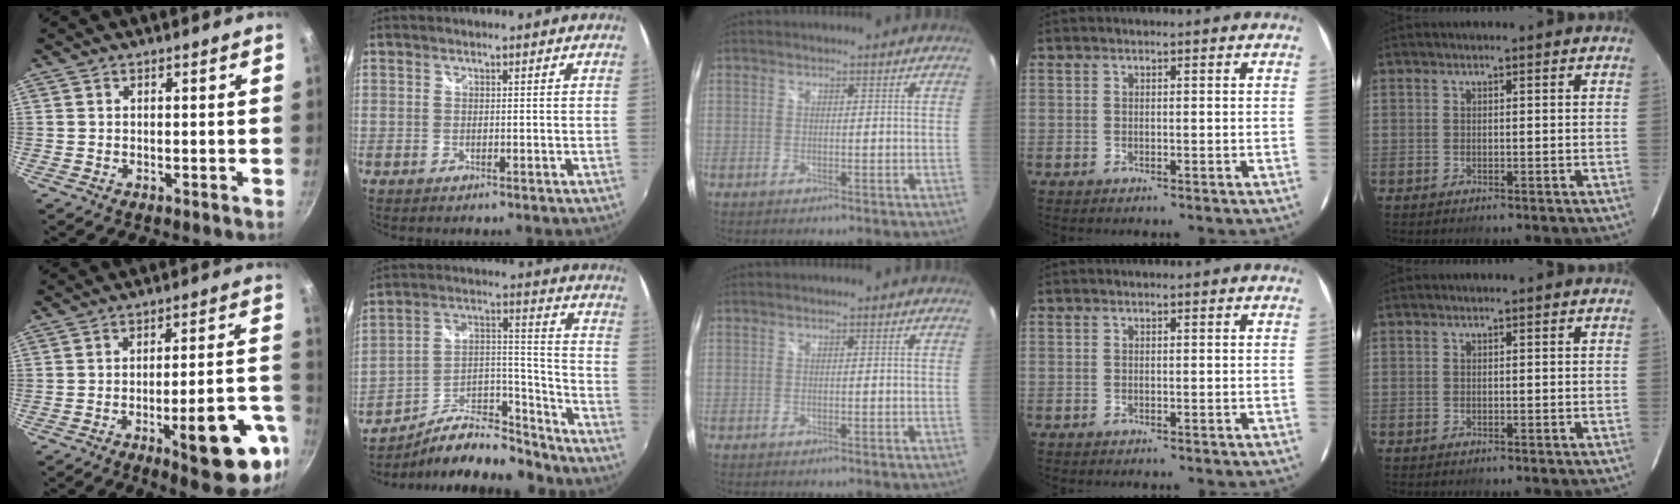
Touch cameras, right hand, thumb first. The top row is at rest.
{"thumb": {"total": 16.8, "force": [-6.9, 4.8, 14.6], "torque": [-0.160, 0.039, -0.089]}, "index": {"total": 17.9, "force": [-13.7, 7.1, 9.1], "torque": [-0.156, 0.035, -0.208]}}